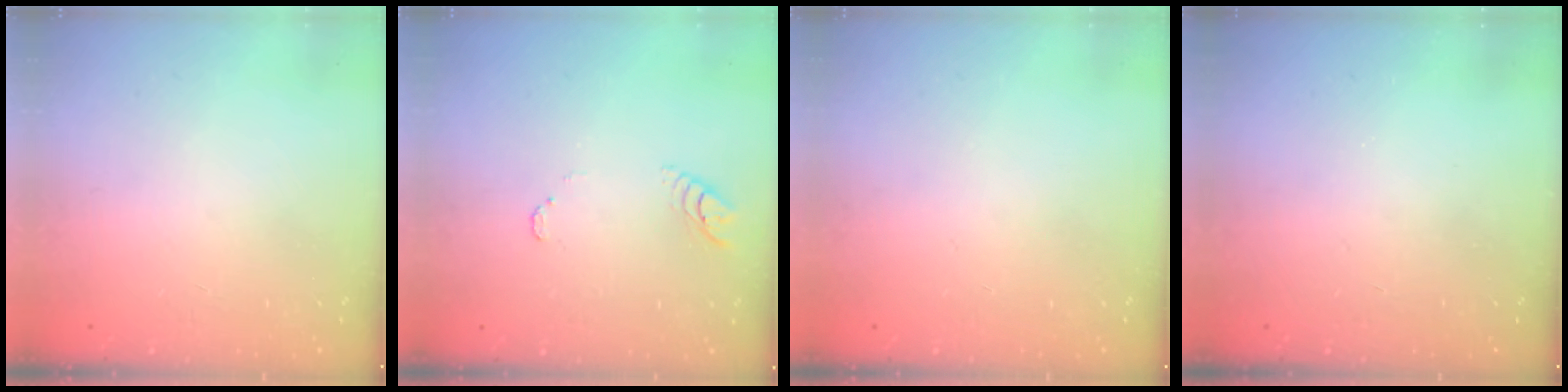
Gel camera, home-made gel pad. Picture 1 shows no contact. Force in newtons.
{"total": 3.7, "press": 3.7, "slide": 0.2}
{"total": 0.0}
{"total": 0.0}